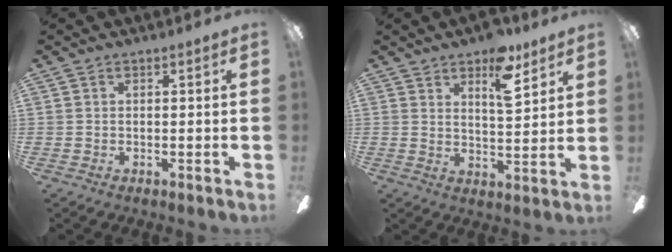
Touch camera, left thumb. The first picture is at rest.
{"total": 9.5, "force": [6.3, 3.4, 6.2], "torque": [-0.081, -0.030, 0.104]}